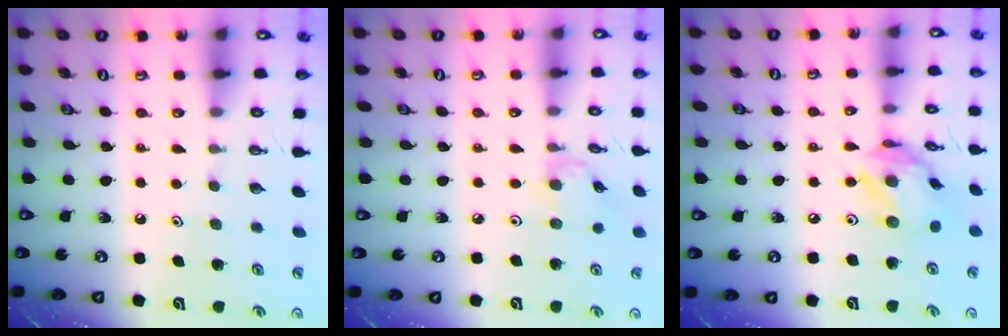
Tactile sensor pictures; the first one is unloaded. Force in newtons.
{"total": 2.2, "press": 2.2, "slide": 0.4}
{"total": 13.3, "press": 13.2, "slide": 1.2}